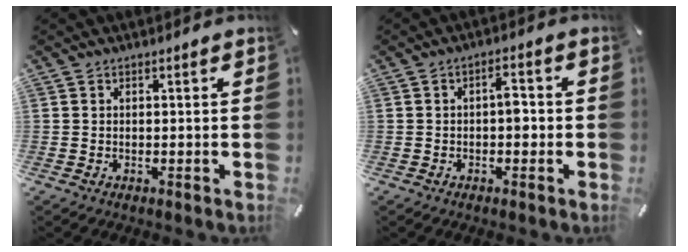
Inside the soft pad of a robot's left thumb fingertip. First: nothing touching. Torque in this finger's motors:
{"motor_torque": [0.17, 0.80, 0.28, -0.20, 0.03]}